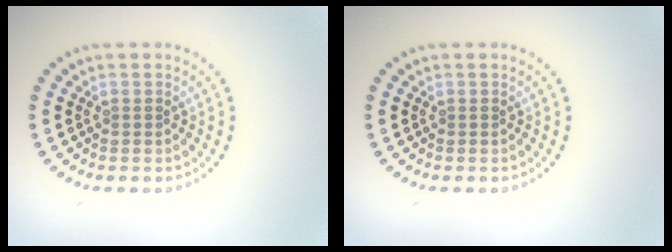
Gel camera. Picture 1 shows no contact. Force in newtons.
{"total": 0.0}